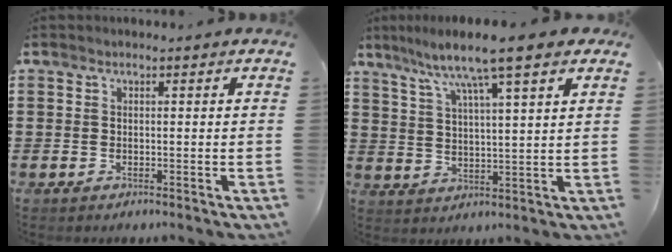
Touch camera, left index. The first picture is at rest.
{"total": 7.7, "force": [5.9, -0.1, 4.9], "torque": [-0.116, -0.026, 0.097]}